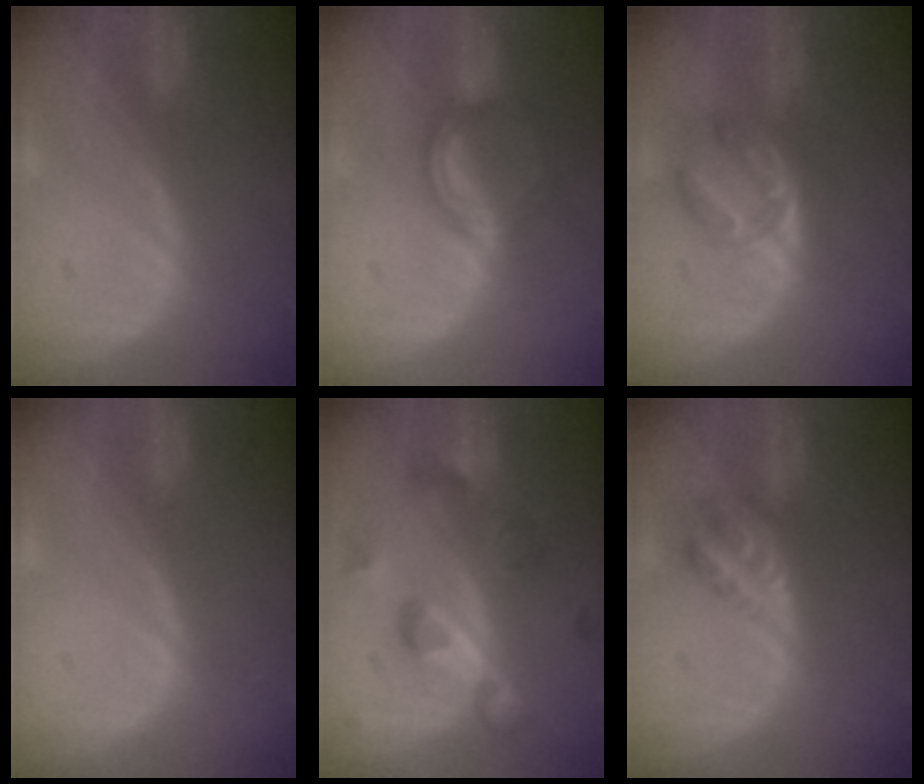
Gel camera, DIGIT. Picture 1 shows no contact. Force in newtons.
{"total": 5.2, "press": 4.9, "slide": 1.7}
{"total": 5.6, "press": 5.4, "slide": 1.4}
{"total": 0.0}
{"total": 7.9, "press": 7.8, "slide": 1.2}
{"total": 4.5, "press": 3.8, "slide": 2.5}